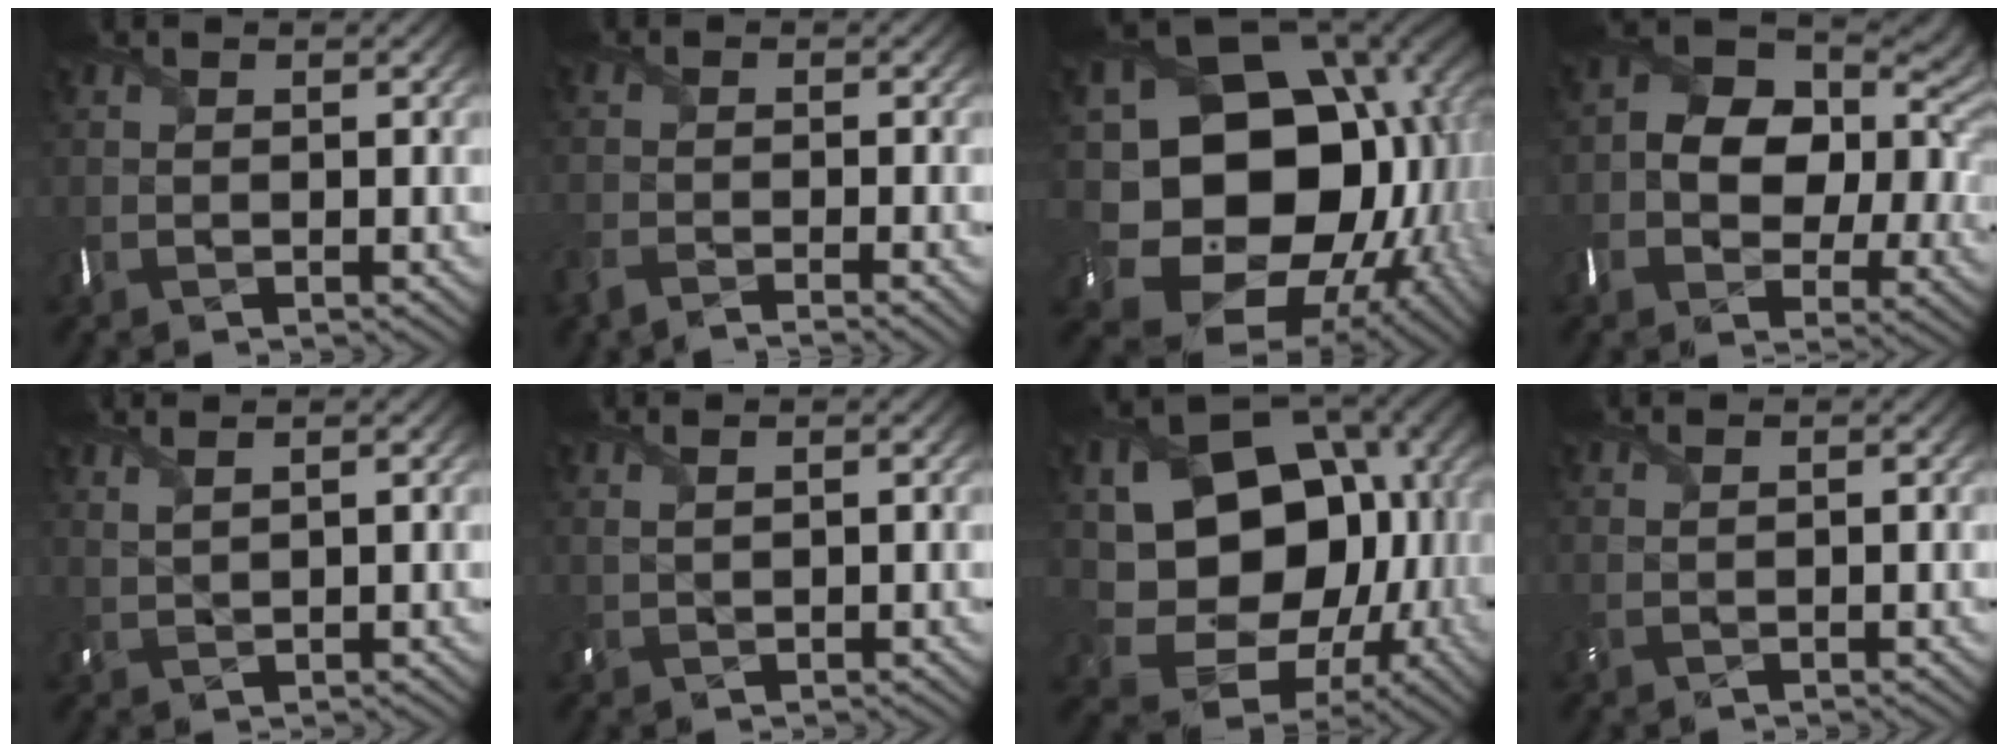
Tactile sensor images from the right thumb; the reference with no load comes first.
{"total": 4.3, "force": [-2.9, 0.9, 3.0], "torque": [-0.055, -0.014, -0.059]}
{"total": 22.7, "force": [-3.9, 18.6, 12.5], "torque": [-0.228, -0.037, -0.066]}
{"total": 12.0, "force": [1.2, 8.8, 8.1], "torque": [-0.148, -0.006, 0.011]}
{"total": 2.8, "force": [2.0, 0.7, 1.8], "torque": [-0.030, 0.004, 0.031]}
{"total": 1.4, "force": [1.0, 0.3, 1.0], "torque": [-0.025, 0.002, 0.017]}
{"total": 18.2, "force": [0.8, 14.2, 11.3], "torque": [-0.203, -0.043, 0.055]}
{"total": 1.0, "force": [0.5, 0.1, 0.9], "torque": [-0.024, 0.002, 0.005]}